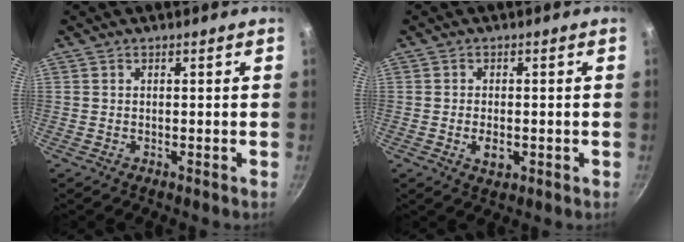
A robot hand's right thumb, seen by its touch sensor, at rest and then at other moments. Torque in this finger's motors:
{"motor_torque": [-0.26, 0.11, -0.23, -0.17, -0.03]}